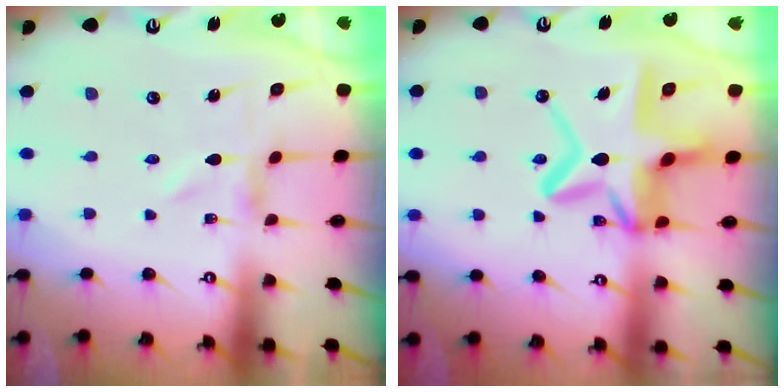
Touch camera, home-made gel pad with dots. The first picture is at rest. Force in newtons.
{"total": 14.6, "press": 14.5, "slide": 1.4}